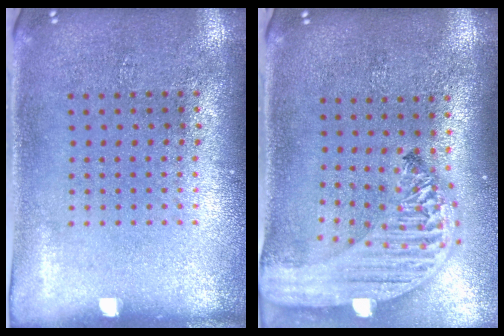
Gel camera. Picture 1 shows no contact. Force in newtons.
{"total": 3.2, "press": 2.5, "slide": 2.0}